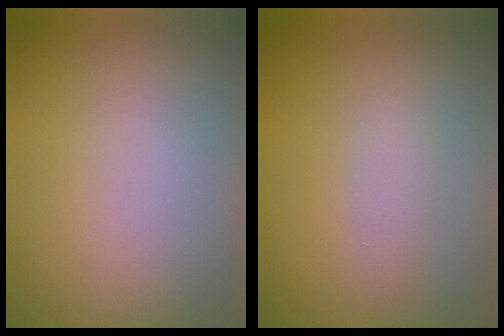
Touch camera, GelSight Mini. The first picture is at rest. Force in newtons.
{"total": 1.1, "press": 1.1, "slide": 0.1}